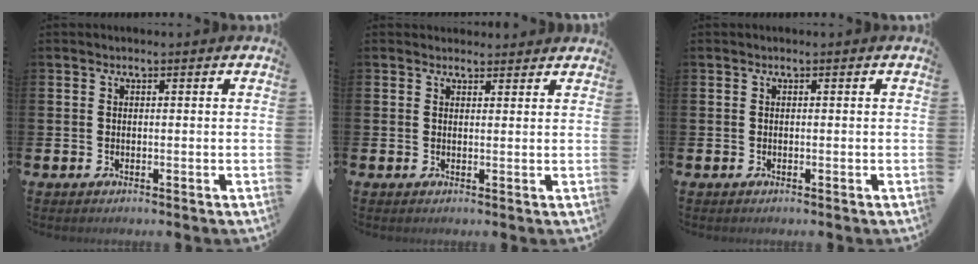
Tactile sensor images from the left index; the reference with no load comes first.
{"total": 1.8, "force": [1.7, 0.6, -0.1], "torque": [0.007, -0.004, 0.031]}
{"total": 0.0}